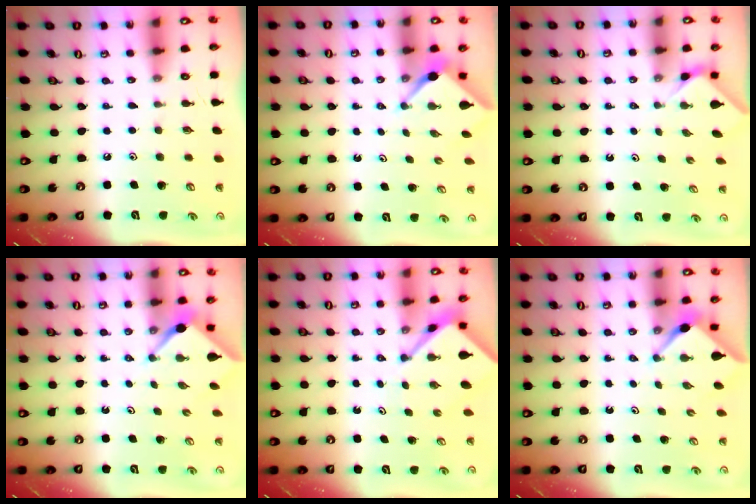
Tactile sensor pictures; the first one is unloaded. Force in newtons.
{"total": 2.4, "press": 2.4, "slide": 0.3}
{"total": 1.3, "press": 1.3, "slide": 0.4}
{"total": 2.4, "press": 2.4, "slide": 0.3}
{"total": 3.9, "press": 3.9, "slide": 0.5}
{"total": 2.9, "press": 2.9, "slide": 0.4}